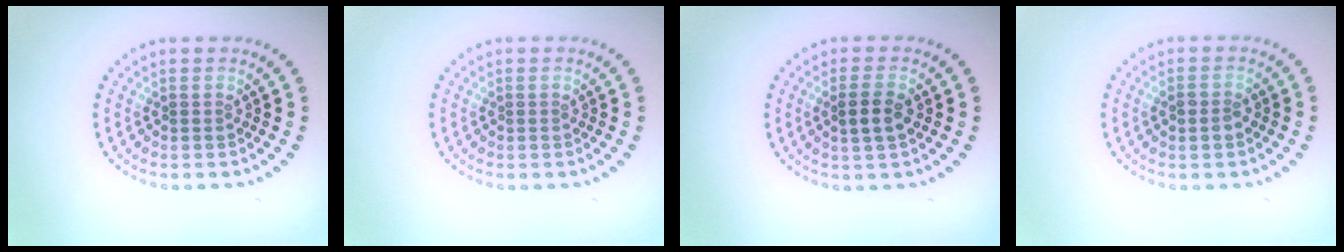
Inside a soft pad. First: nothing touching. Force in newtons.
{"total": 0.0}
{"total": 2.2, "press": 2.1, "slide": 0.6}
{"total": 1.3, "press": 1.3, "slide": 0.2}